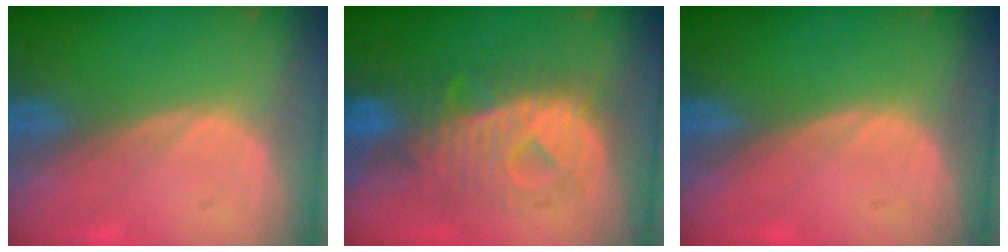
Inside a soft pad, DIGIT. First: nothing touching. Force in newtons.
{"total": 9.5, "press": 9.5, "slide": 0.5}
{"total": 0.0}